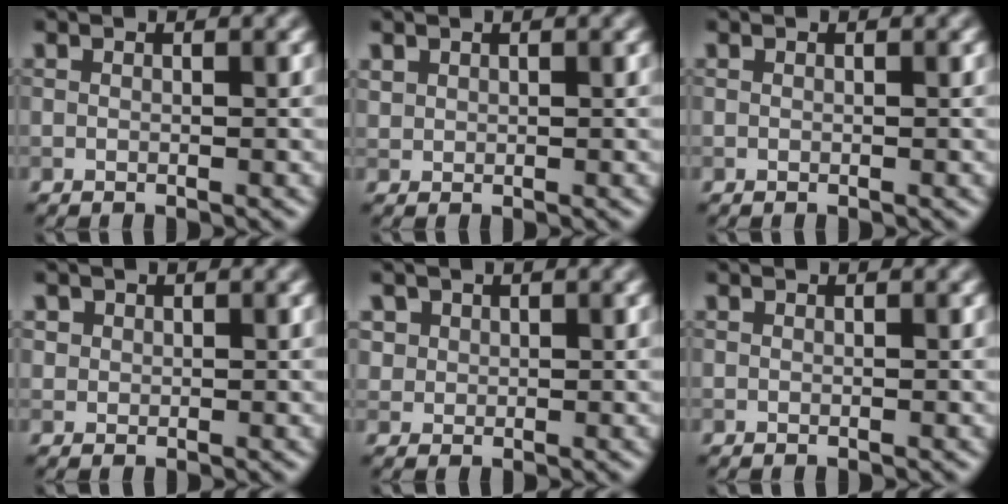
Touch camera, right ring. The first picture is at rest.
{"total": 0.9, "force": [0.6, 0.6, 0.1], "torque": [-0.002, -0.001, 0.016]}
{"total": 0.0}
{"total": 1.0, "force": [0.3, 0.9, 0.2], "torque": [0.003, -0.004, 0.007]}
{"total": 1.9, "force": [0.9, 1.6, 0.5], "torque": [-0.015, -0.003, 0.032]}
{"total": 0.0}